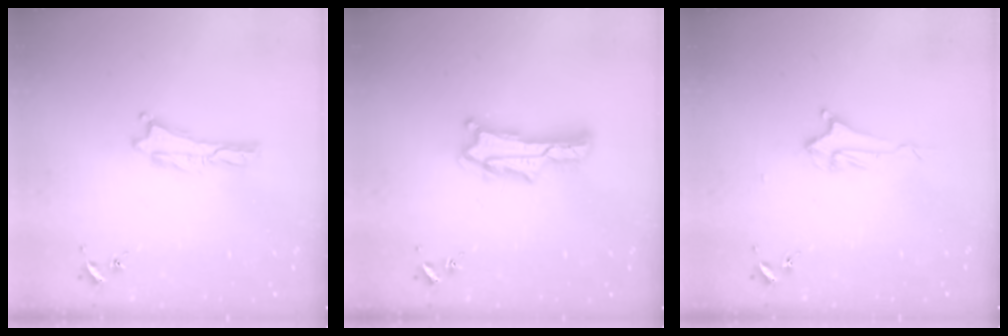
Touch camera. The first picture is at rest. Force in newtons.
{"total": 5.0, "press": 5.0, "slide": 0.6}
{"total": 2.2, "press": 2.2, "slide": 0.3}